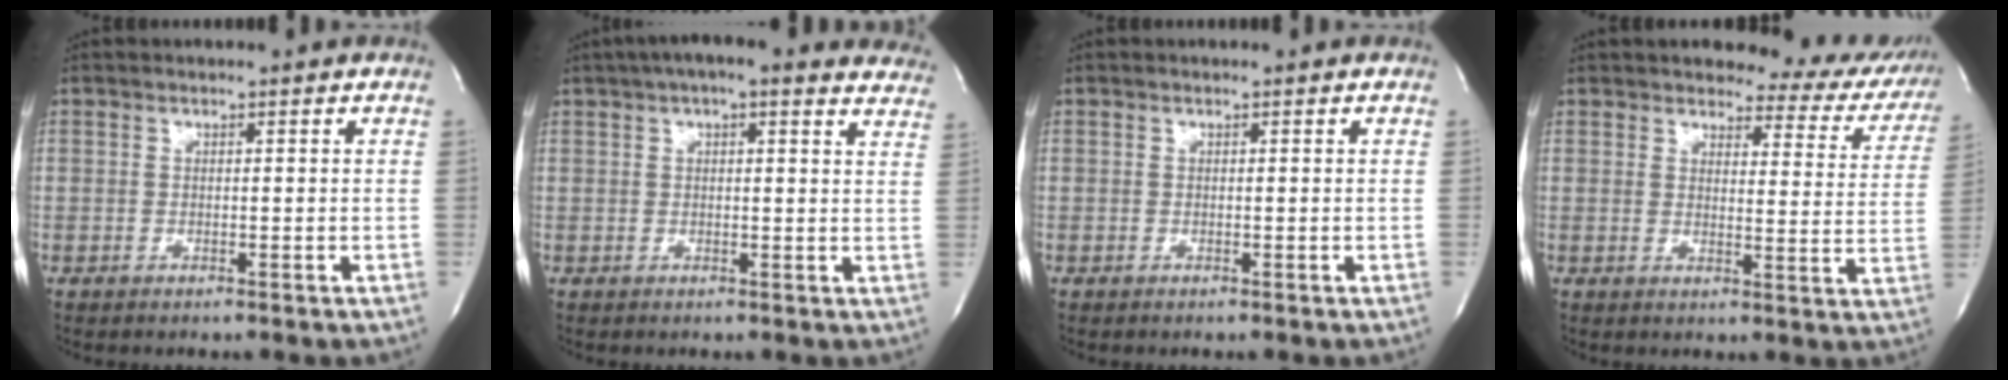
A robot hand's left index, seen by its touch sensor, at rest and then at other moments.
{"total": 15.0, "force": [12.2, 3.9, 7.8], "torque": [-0.105, 0.033, 0.139]}
{"total": 0.0}
{"total": 12.1, "force": [11.2, 3.6, 2.8], "torque": [-0.003, -0.035, 0.101]}